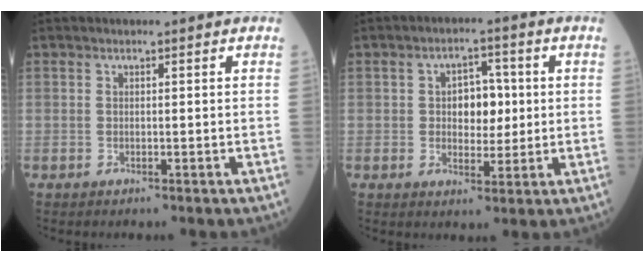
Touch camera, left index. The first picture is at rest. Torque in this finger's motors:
{"motor_torque": [0.06, 0.00, 0.26, 0.03]}